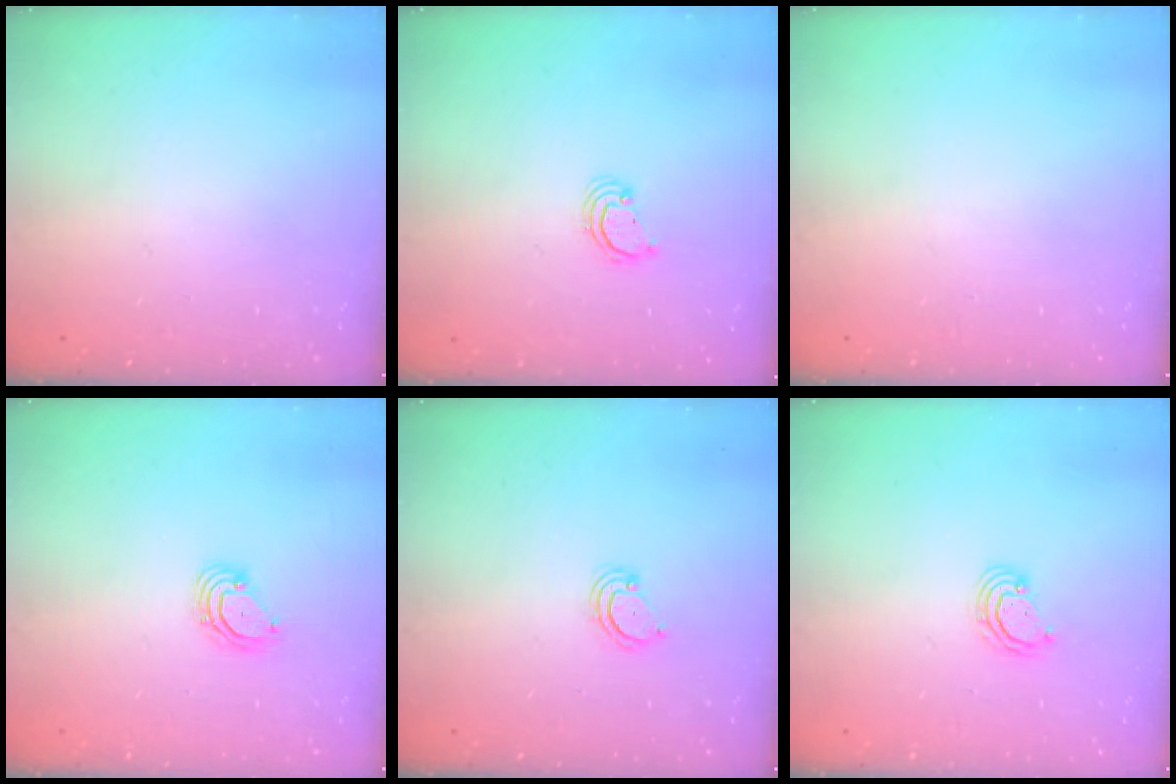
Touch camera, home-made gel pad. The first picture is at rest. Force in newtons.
{"total": 2.2, "press": 2.2, "slide": 0.2}
{"total": 0.0}
{"total": 3.3, "press": 3.3, "slide": 0.3}
{"total": 3.3, "press": 3.3, "slide": 0.3}
{"total": 3.0, "press": 2.9, "slide": 0.3}